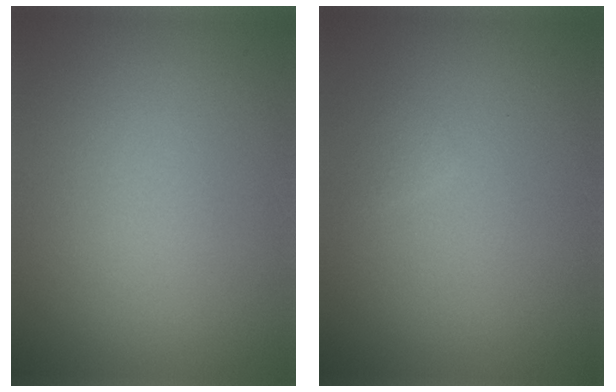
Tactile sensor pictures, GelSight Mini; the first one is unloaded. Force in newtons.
{"total": 0.6, "press": 0.6, "slide": 0.0}